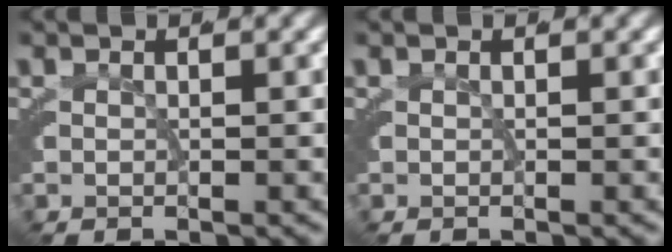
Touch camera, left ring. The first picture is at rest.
{"total": 0.0}